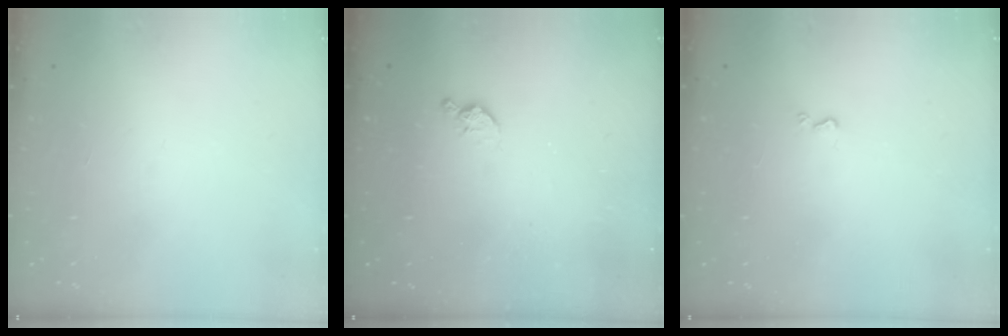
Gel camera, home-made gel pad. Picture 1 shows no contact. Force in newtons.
{"total": 4.7, "press": 4.7, "slide": 0.7}
{"total": 0.7, "press": 0.7, "slide": 0.2}